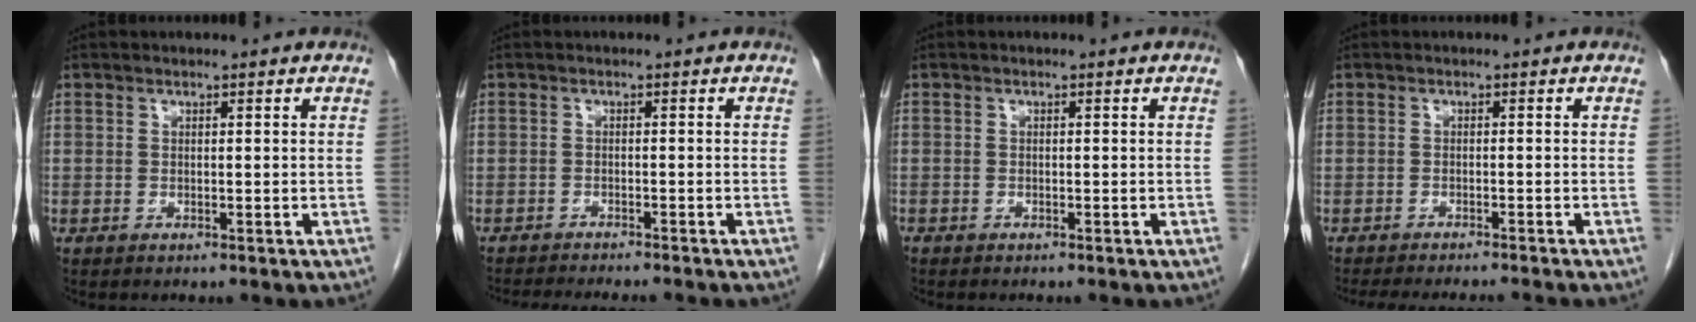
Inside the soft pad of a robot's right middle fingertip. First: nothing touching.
{"total": 9.7, "force": [-8.8, 0.9, 3.9], "torque": [-0.048, -0.016, -0.119]}
{"total": 0.0}
{"total": 9.8, "force": [-9.0, 0.2, 4.0], "torque": [-0.043, -0.015, -0.119]}